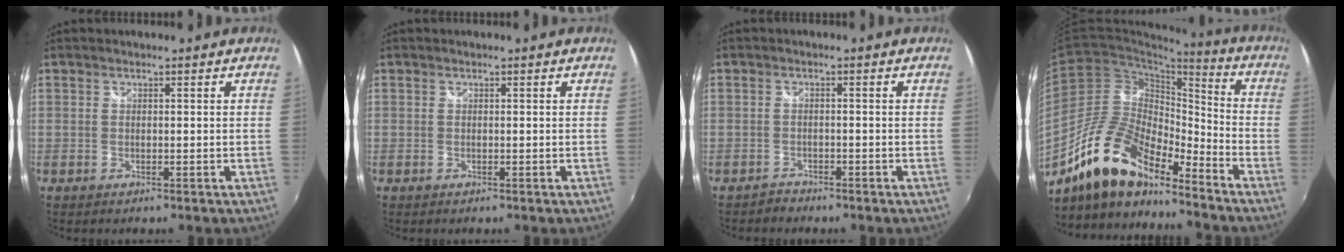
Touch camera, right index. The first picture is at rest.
{"total": 0.0}
{"total": 1.6, "force": [-1.5, 0.7, -0.2], "torque": [-0.001, 0.002, -0.027]}
{"total": 16.6, "force": [-13.0, 5.5, 8.8], "torque": [-0.167, 0.005, -0.247]}